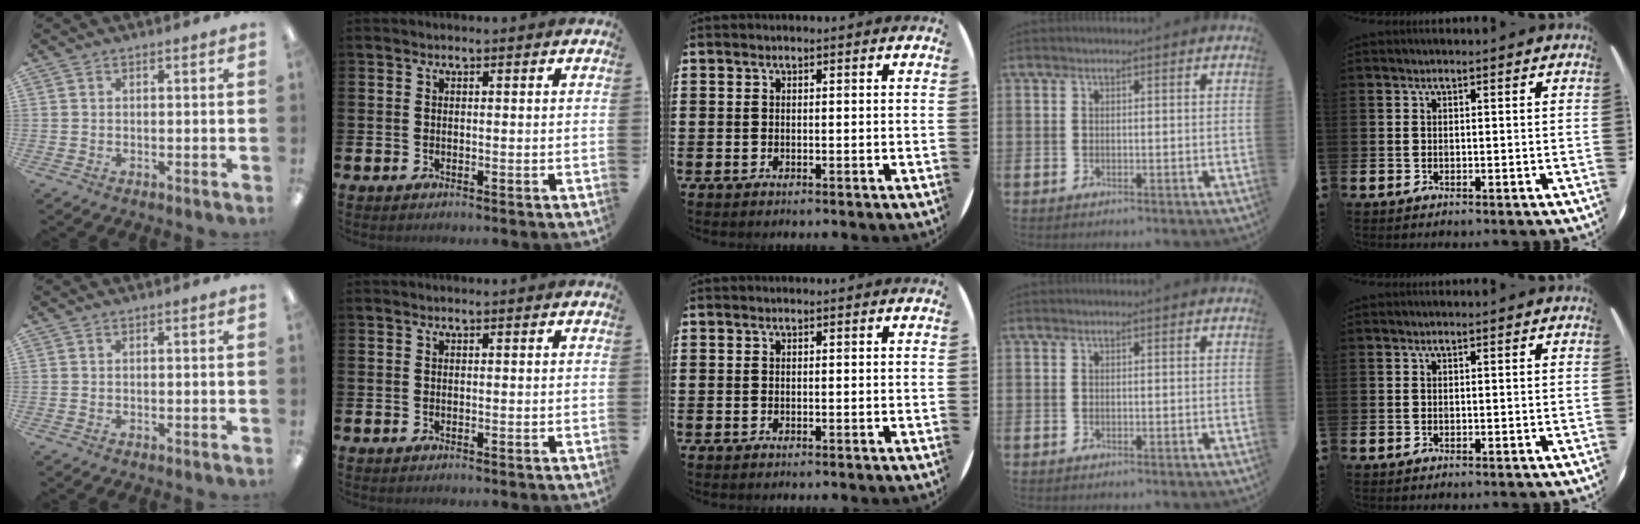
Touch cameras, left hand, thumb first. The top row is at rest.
{}